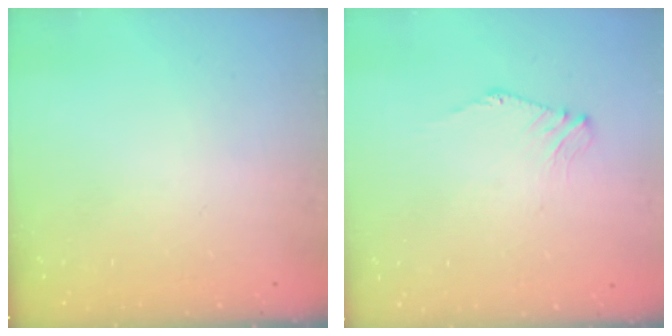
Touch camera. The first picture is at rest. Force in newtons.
{"total": 1.6, "press": 1.5, "slide": 0.5}